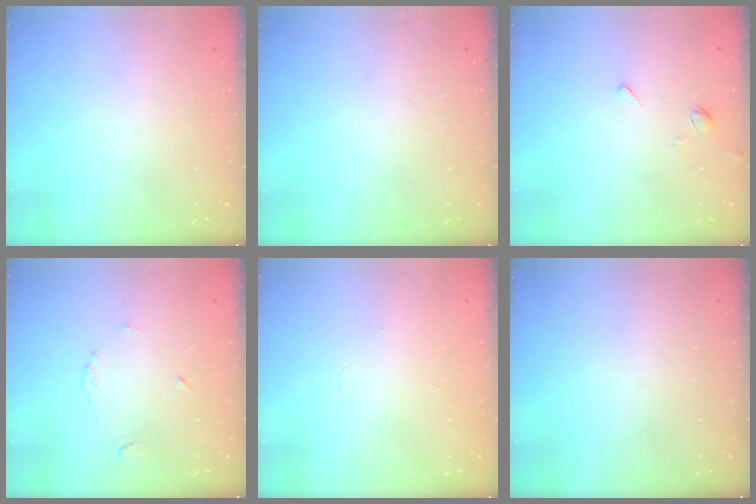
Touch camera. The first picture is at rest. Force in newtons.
{"total": 0.0}
{"total": 2.5, "press": 2.5, "slide": 0.5}
{"total": 4.4, "press": 4.3, "slide": 0.5}
{"total": 0.0}
{"total": 0.0}